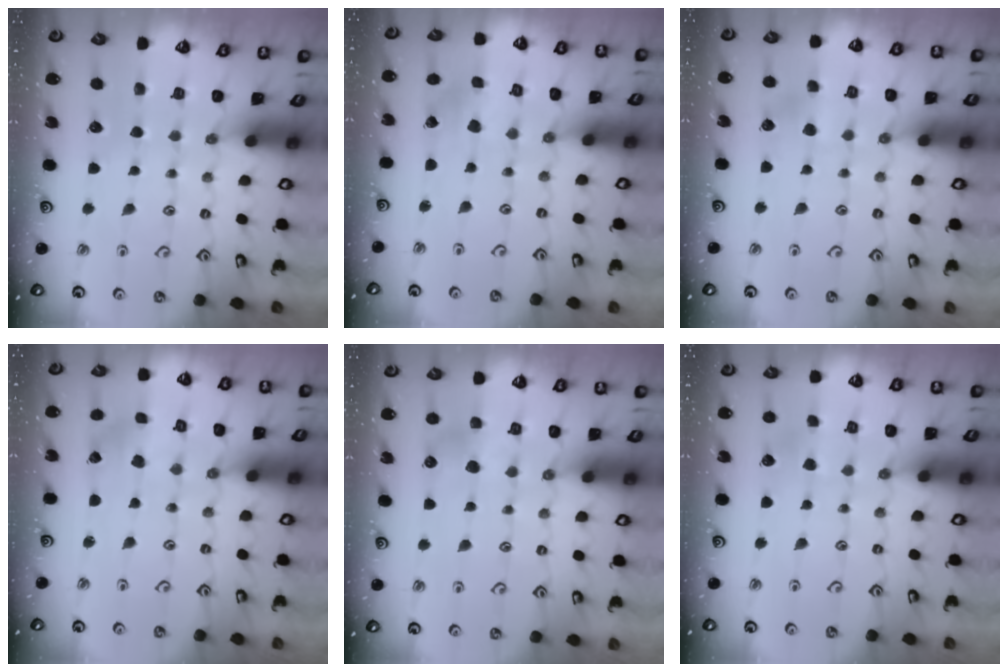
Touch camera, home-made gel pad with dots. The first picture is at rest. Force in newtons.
{"total": 0.9, "press": 0.9, "slide": 0.1}
{"total": 2.2, "press": 2.1, "slide": 0.5}
{"total": 0.0}
{"total": 5.9, "press": 5.9, "slide": 0.5}
{"total": 1.6, "press": 1.6, "slide": 0.0}